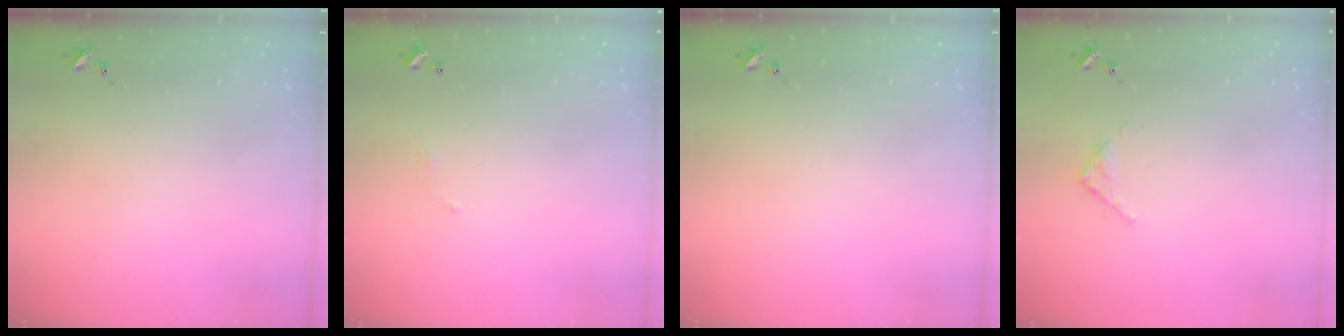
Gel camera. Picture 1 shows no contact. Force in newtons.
{"total": 3.6, "press": 3.6, "slide": 0.1}
{"total": 0.0}
{"total": 2.8, "press": 2.8, "slide": 0.4}